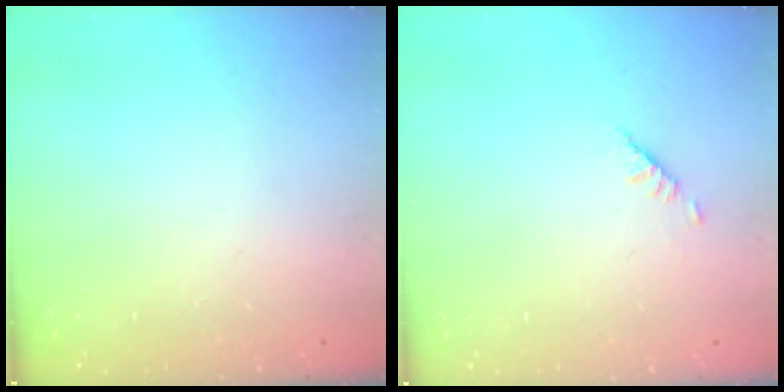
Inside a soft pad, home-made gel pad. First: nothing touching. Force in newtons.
{"total": 1.9, "press": 1.8, "slide": 0.5}